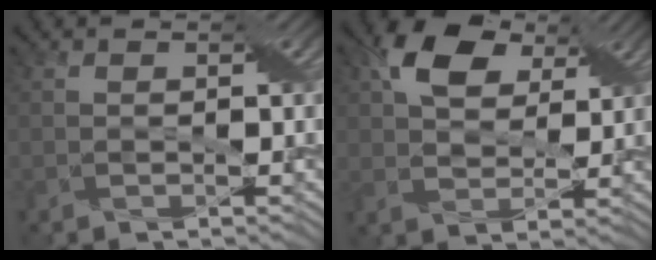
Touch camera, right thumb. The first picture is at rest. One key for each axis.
{"total": 8.2, "fx": 4.2, "fy": 5.3, "fz": 4.6, "tx": -0.105, "ty": 0.007, "tz": 0.071}